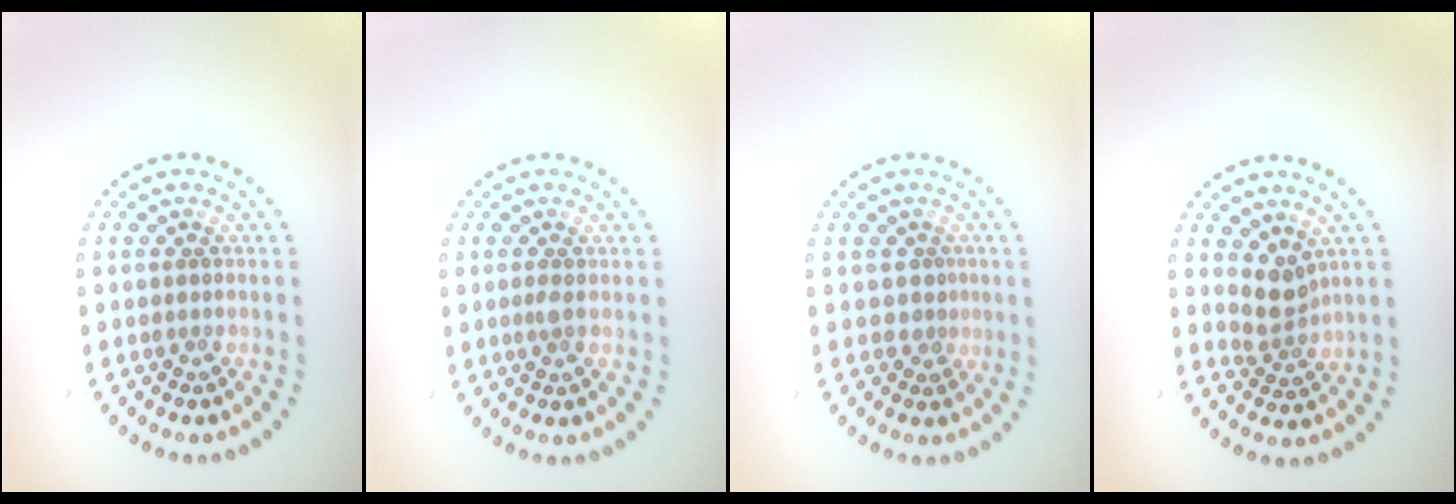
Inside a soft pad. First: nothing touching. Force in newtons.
{"total": 0.7, "press": 0.6, "slide": 0.5}
{"total": 1.0, "press": 0.6, "slide": 0.8}
{"total": 2.3, "press": 1.8, "slide": 1.5}